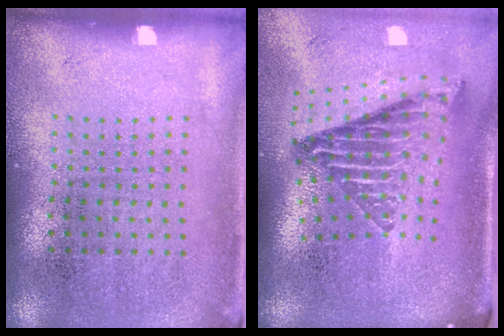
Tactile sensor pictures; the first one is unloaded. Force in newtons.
{"total": 2.6, "press": 1.6, "slide": 2.0}